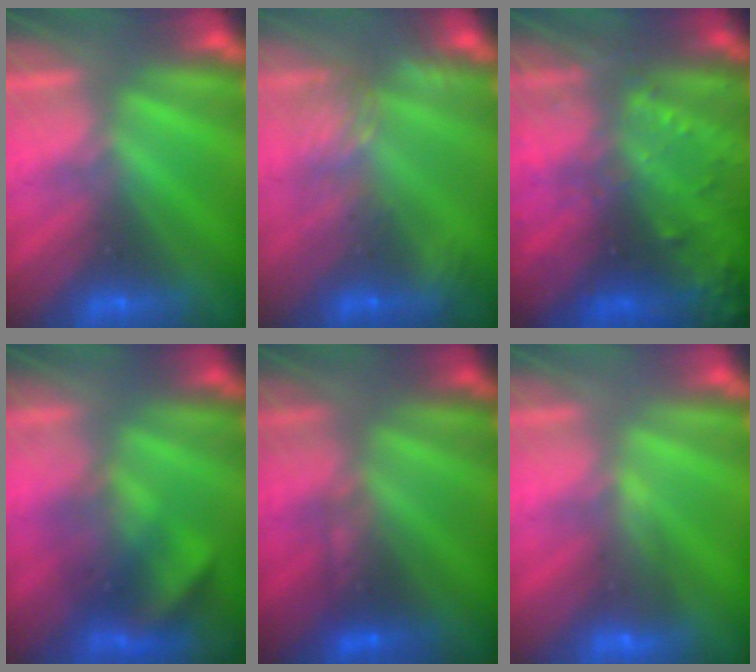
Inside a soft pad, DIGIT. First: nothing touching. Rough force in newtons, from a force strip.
{"total": 7.1}
{"total": 8.4}
{"total": 3.5}
{"total": 2.3}
{"total": 4.6}